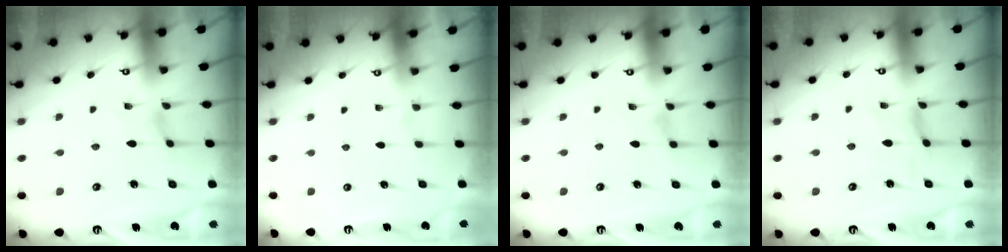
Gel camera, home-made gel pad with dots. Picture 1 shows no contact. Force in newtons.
{"total": 0.0}
{"total": 0.0}
{"total": 0.7, "press": 0.6, "slide": 0.3}